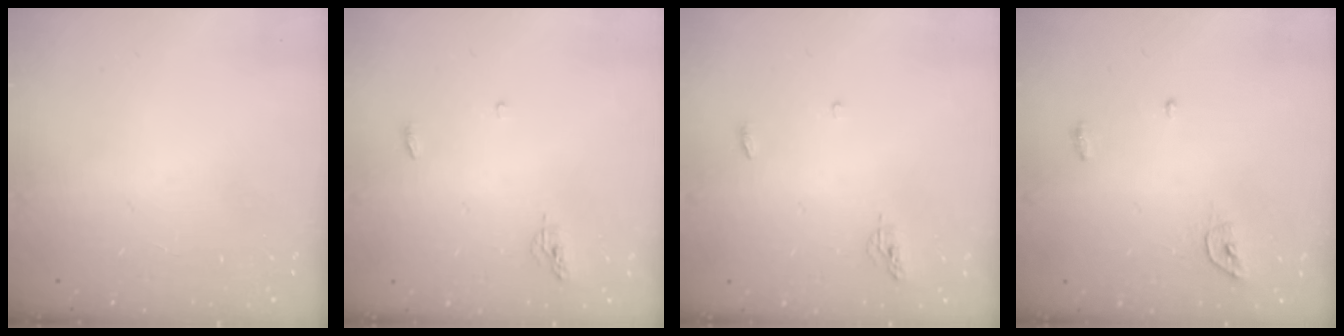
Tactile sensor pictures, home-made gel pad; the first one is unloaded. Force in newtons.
{"total": 7.8, "press": 4.6, "slide": 6.3}
{"total": 7.8, "press": 4.6, "slide": 6.3}
{"total": 4.5, "press": 4.5, "slide": 0.2}